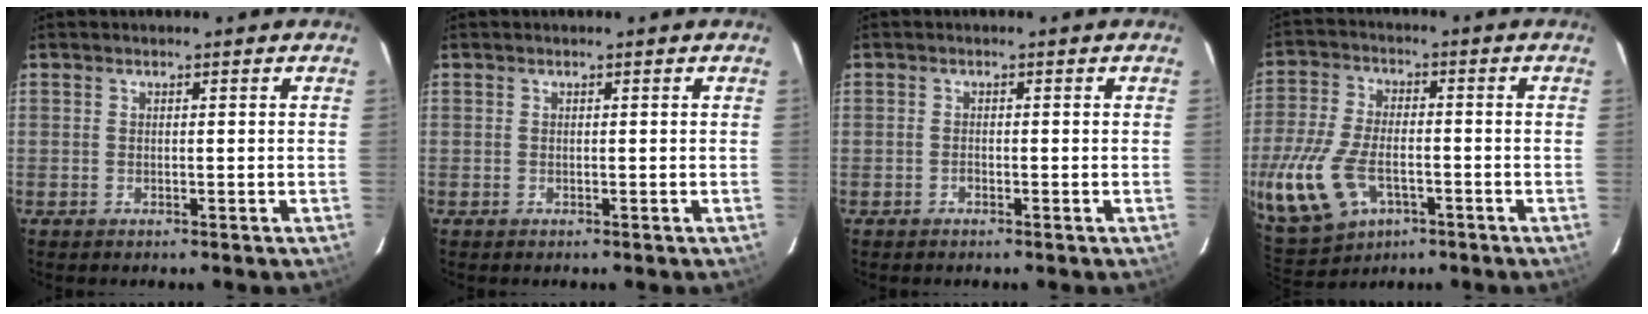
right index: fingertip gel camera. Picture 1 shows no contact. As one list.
[{"total": 0.0}, {"total": 0.6, "force": [-0.5, 0.3, 0.2], "torque": [-0.003, 0.003, -0.010]}, {"total": 22.2, "force": [-8.2, 14.0, 15.2], "torque": [-0.392, -0.028, -0.133]}]